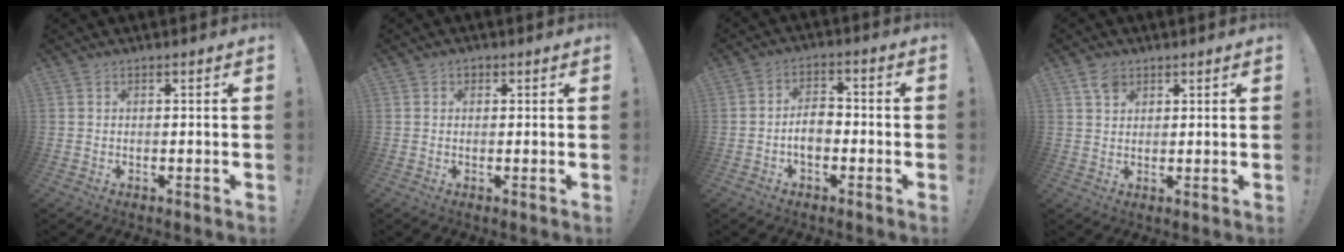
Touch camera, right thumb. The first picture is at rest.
{"total": 1.2, "force": [0.3, 1.1, 0.4], "torque": [-0.008, 0.003, 0.006]}
{"total": 6.3, "force": [-2.0, 3.9, 4.6], "torque": [-0.084, 0.014, -0.036]}
{"total": 4.1, "force": [2.6, 2.8, 1.5], "torque": [-0.018, -0.007, 0.045]}